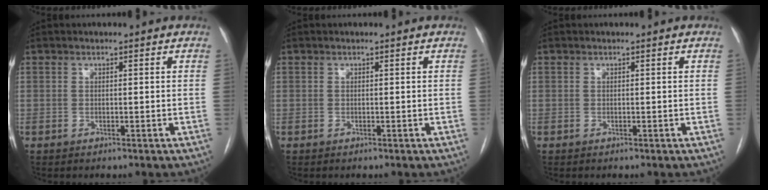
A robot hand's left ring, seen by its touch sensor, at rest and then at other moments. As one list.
[{"total": 0.0}, {"total": 0.0}]